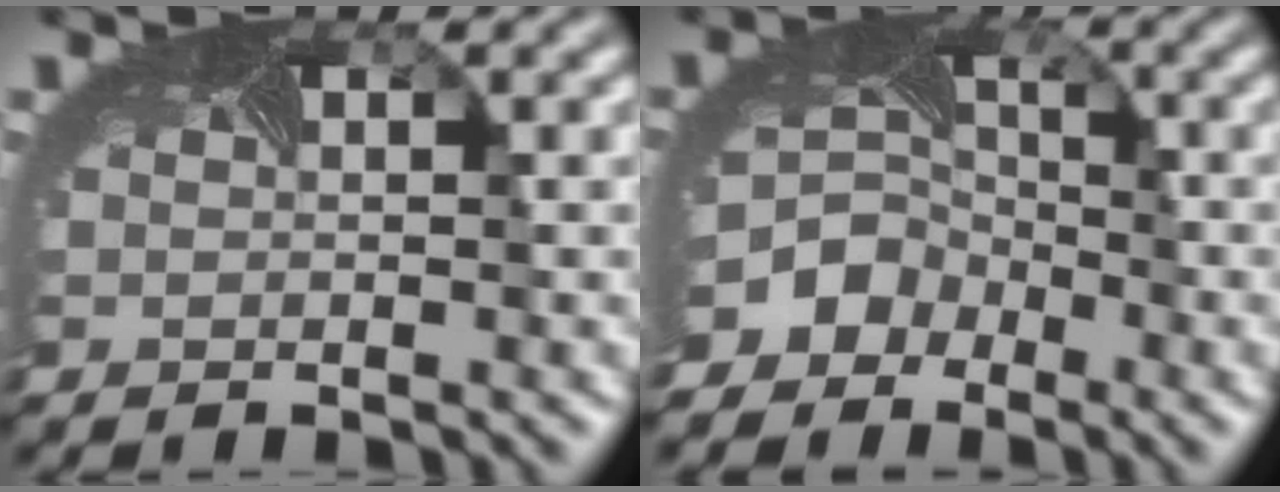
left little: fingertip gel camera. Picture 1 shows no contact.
{"total": 6.7, "force": [-3.9, 5.3, 1.5], "torque": [-0.019, -0.011, -0.063]}